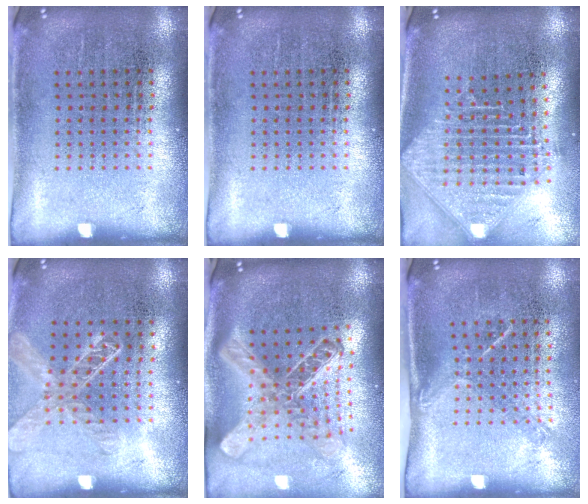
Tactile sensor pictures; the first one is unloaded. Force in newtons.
{"total": 0.0}
{"total": 2.5, "press": 1.9, "slide": 1.7}
{"total": 1.4, "press": 1.3, "slide": 0.5}
{"total": 2.7, "press": 2.0, "slide": 1.8}
{"total": 1.4, "press": 1.0, "slide": 1.0}